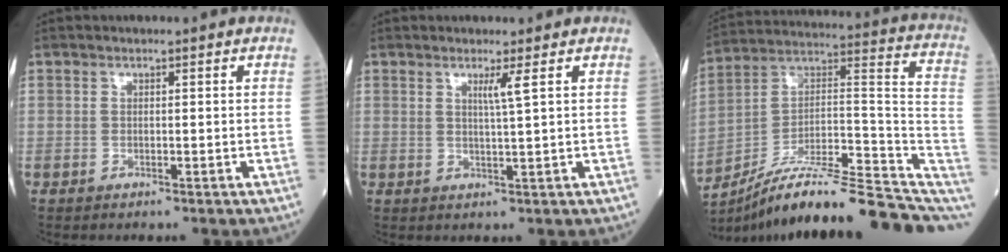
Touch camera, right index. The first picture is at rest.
{"total": 2.2, "force": [1.1, -0.8, 1.7], "torque": [-0.027, -0.009, 0.022]}
{"total": 22.0, "force": [-17.6, 2.6, 13.0], "torque": [-0.137, 0.047, -0.274]}